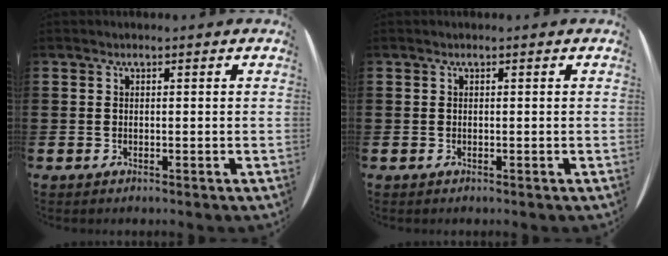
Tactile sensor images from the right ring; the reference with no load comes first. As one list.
[{"total": 0.0}]